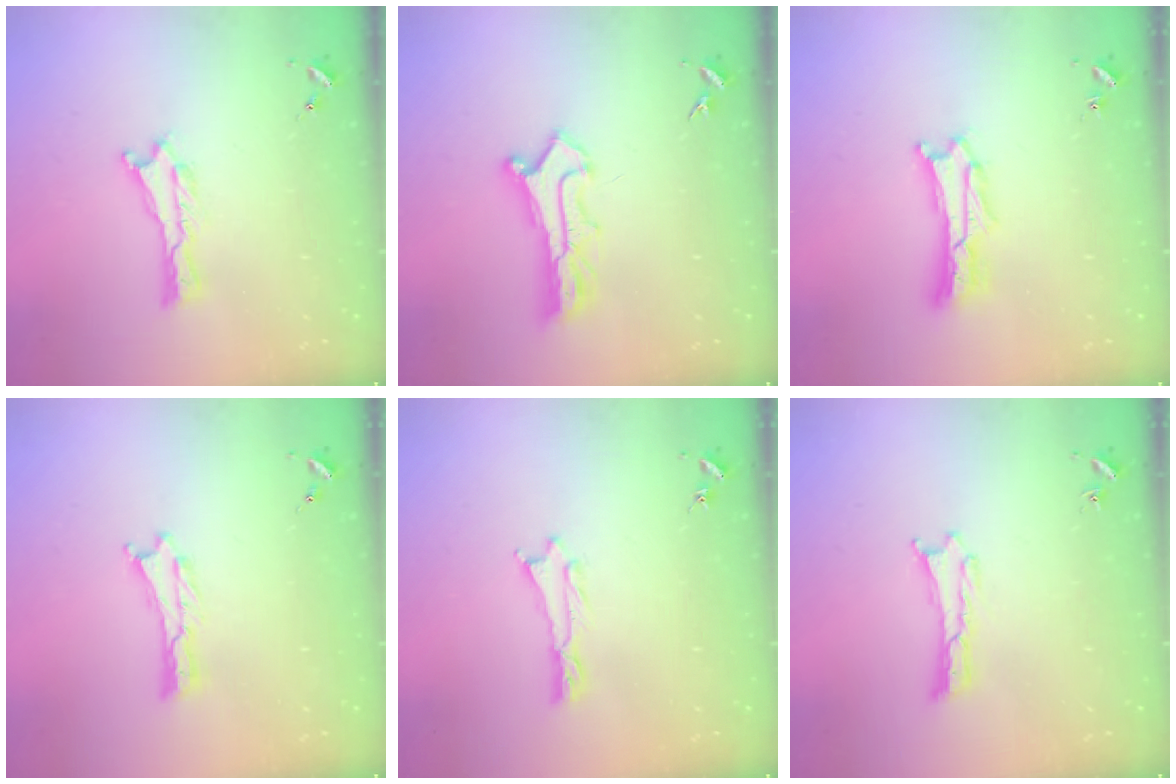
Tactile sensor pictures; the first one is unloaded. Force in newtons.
{"total": 2.9, "press": 2.9, "slide": 0.3}
{"total": 1.7, "press": 1.7, "slide": 0.3}
{"total": 0.0}
{"total": 0.5, "press": 0.5, "slide": 0.2}
{"total": 0.0}